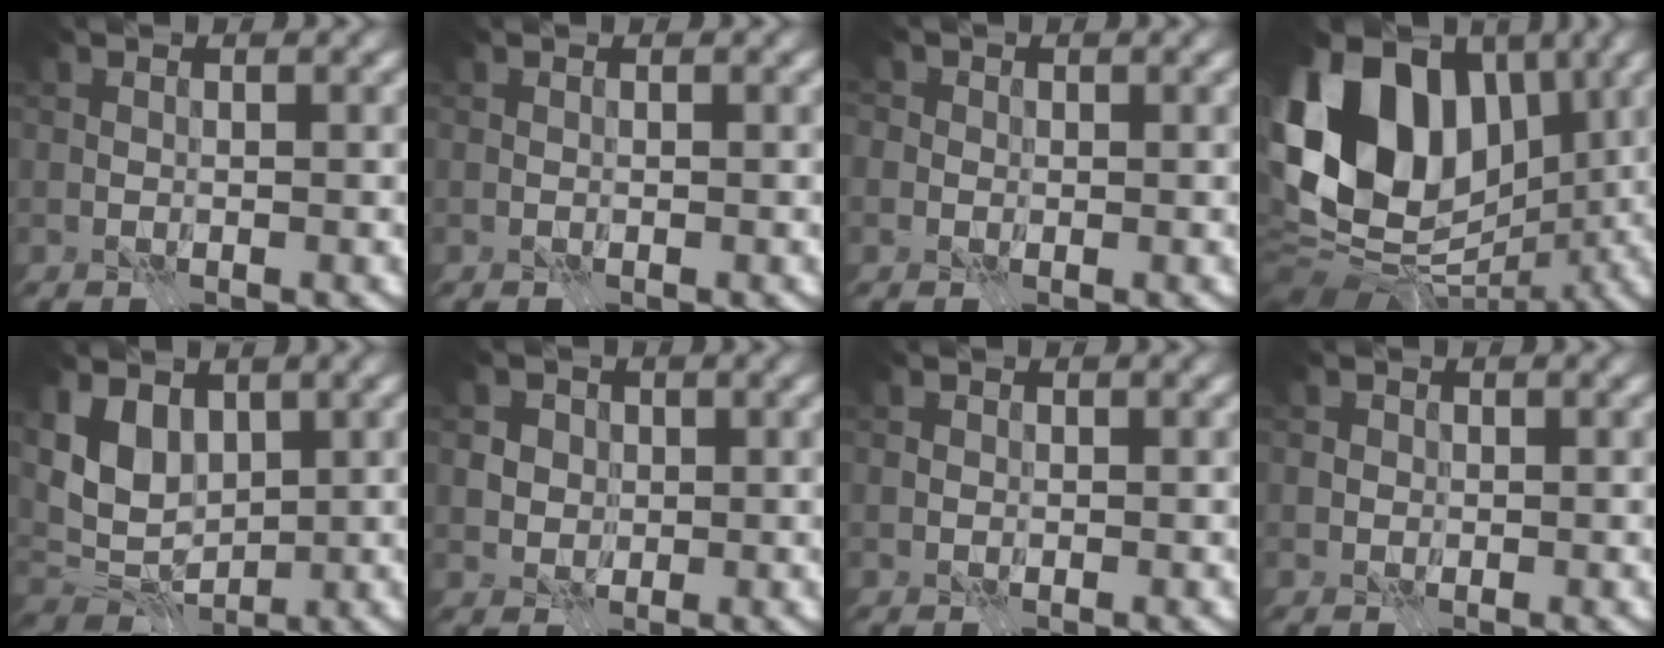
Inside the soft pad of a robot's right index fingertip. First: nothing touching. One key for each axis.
{"total": 0.0}
{"total": 2.5, "fx": 0.8, "fy": 2.2, "fz": 0.9, "tx": -0.006, "ty": 0.009, "tz": -0.006}
{"total": 15.2, "fx": 1.7, "fy": 11.3, "fz": 10.0, "tx": -0.182, "ty": 0.024, "tz": 0.018}
{"total": 4.8, "fx": 1.7, "fy": 3.3, "fz": 3.0, "tx": -0.065, "ty": -0.010, "tz": 0.025}
{"total": 4.8, "fx": 1.6, "fy": 4.0, "fz": 2.0, "tx": -0.042, "ty": 0.014, "tz": 0.013}
{"total": 0.6, "fx": -0.1, "fy": 0.6, "fz": 0.1, "tx": -0.001, "ty": -0.001, "tz": -0.004}
{"total": 0.9, "fx": 0.0, "fy": 0.9, "fz": 0.2, "tx": -0.002, "ty": -0.002, "tz": -0.003}